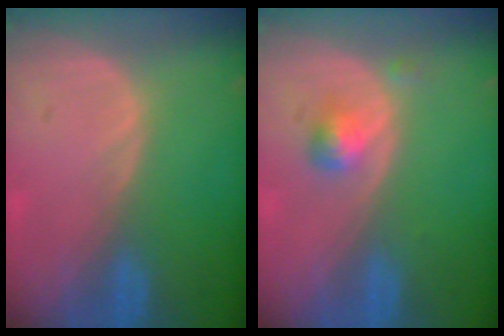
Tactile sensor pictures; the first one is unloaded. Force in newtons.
{"total": 2.4, "press": 2.4, "slide": 0.2}